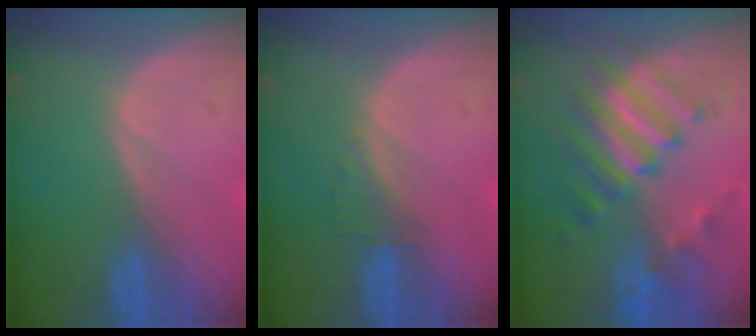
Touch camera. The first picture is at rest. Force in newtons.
{"total": 1.7, "press": 1.6, "slide": 0.7}
{"total": 7.9, "press": 7.8, "slide": 1.0}